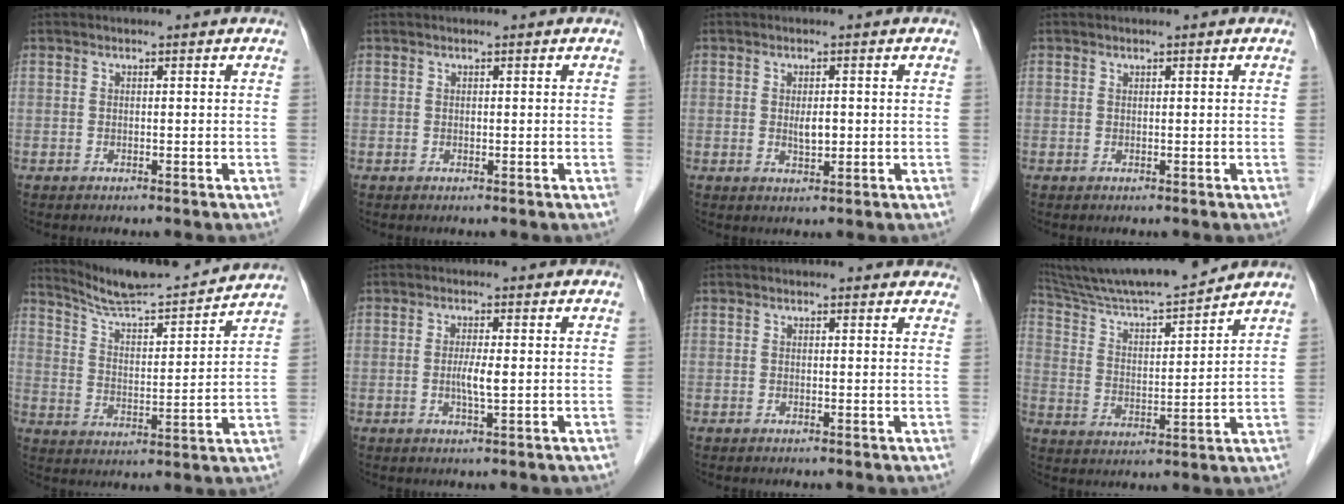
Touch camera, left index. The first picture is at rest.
{"total": 0.0}
{"total": 2.0, "force": [0.0, 0.8, 1.9], "torque": [-0.034, -0.001, 0.002]}
{"total": 0.0}
{"total": 14.7, "force": [14.1, -0.1, 4.1], "torque": [-0.076, 0.006, 0.221]}
{"total": 2.7, "force": [-0.1, 0.1, 2.6], "torque": [-0.053, -0.003, -0.003]}
{"total": 4.6, "force": [4.3, 1.4, 0.9], "torque": [0.002, 0.010, 0.033]}
{"total": 15.9, "force": [14.7, 0.1, 6.1], "torque": [-0.113, 0.004, 0.248]}